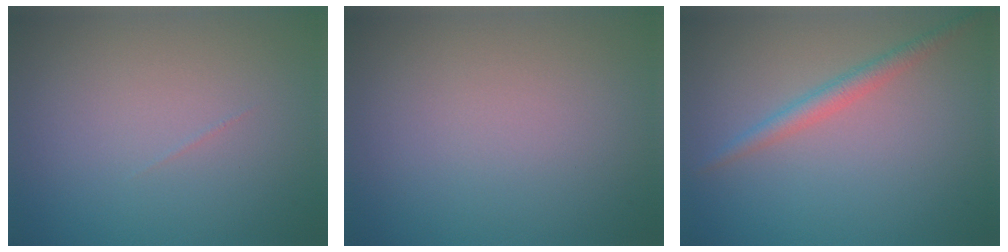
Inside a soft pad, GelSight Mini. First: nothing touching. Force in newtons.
{"total": 0.0}
{"total": 2.0, "press": 2.0, "slide": 0.1}